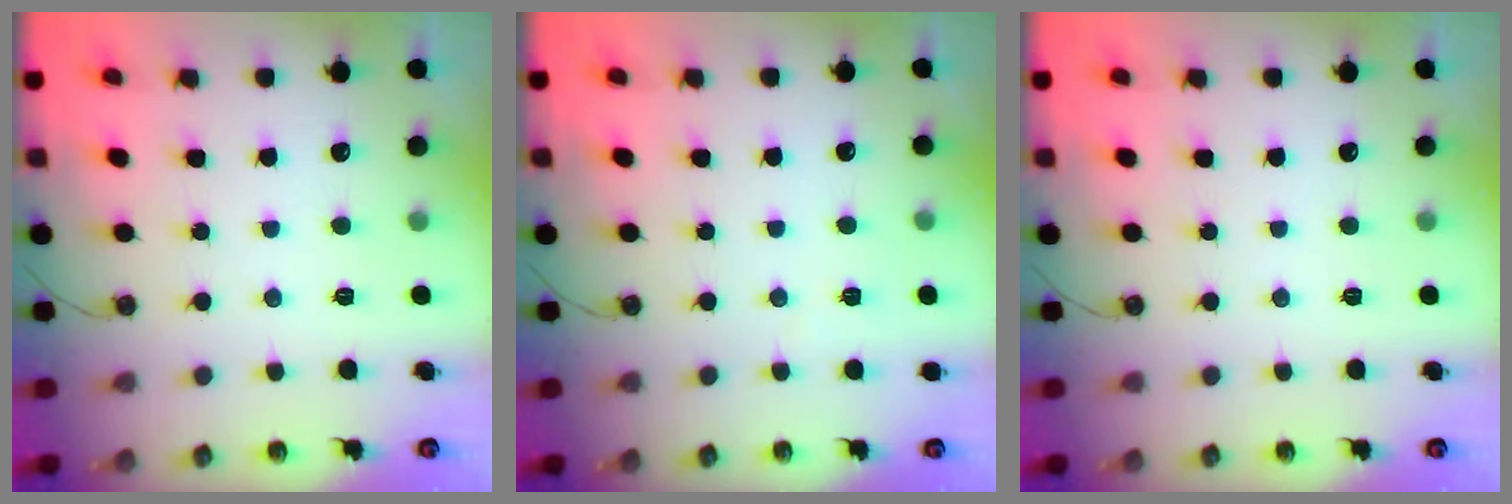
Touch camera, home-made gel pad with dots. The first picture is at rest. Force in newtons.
{"total": 3.2, "press": 2.7, "slide": 1.8}
{"total": 0.0}